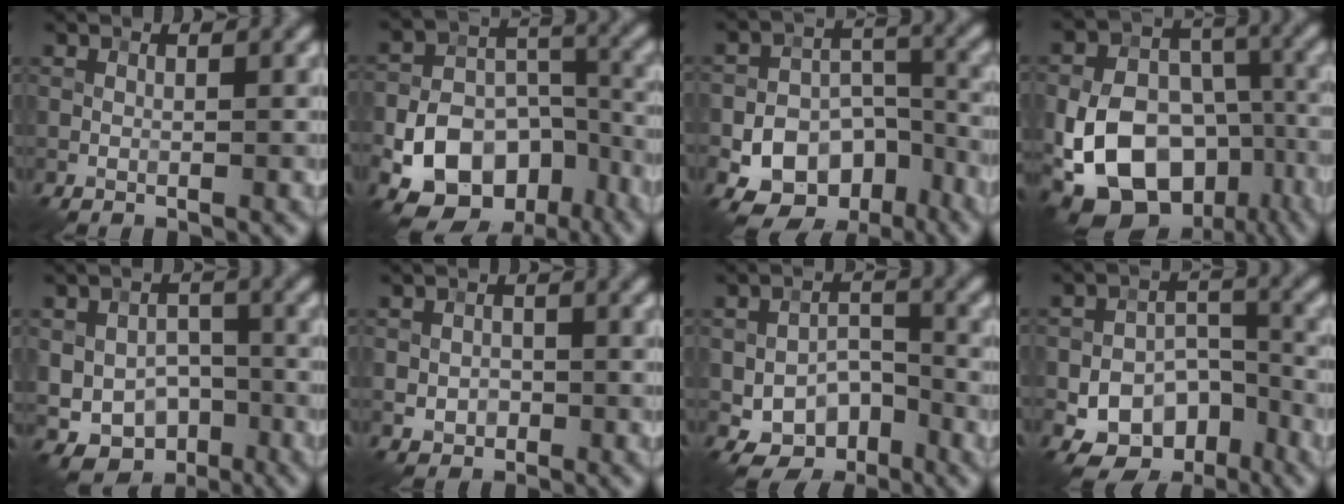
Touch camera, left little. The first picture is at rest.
{"total": 11.9, "force": [-6.2, 8.0, 6.2], "torque": [-0.100, 0.008, -0.104]}
{"total": 10.7, "force": [-6.3, 7.1, 4.9], "torque": [-0.060, -0.004, -0.108]}
{"total": 13.6, "force": [-5.1, 9.4, 8.4], "torque": [-0.144, -0.011, -0.086]}
{"total": 7.2, "force": [-3.1, 5.1, 4.1], "torque": [-0.069, -0.009, -0.049]}
{"total": 1.7, "force": [-0.6, 1.4, 0.7], "torque": [-0.010, -0.001, -0.013]}
{"total": 4.7, "force": [-2.2, 3.1, 2.8], "torque": [-0.045, -0.002, -0.038]}
{"total": 8.0, "force": [-4.5, 5.1, 4.0], "torque": [-0.054, 0.004, -0.073]}